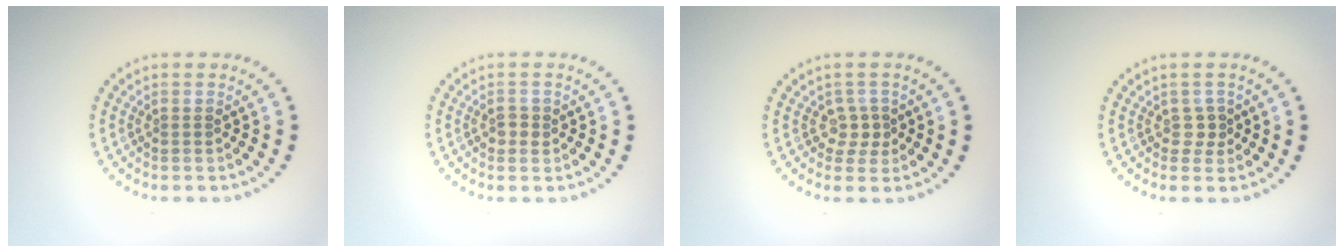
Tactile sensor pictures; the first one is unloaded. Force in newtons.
{"total": 1.1, "press": 1.1, "slide": 0.2}
{"total": 1.7, "press": 1.3, "slide": 1.2}
{"total": 1.2, "press": 0.9, "slide": 0.8}